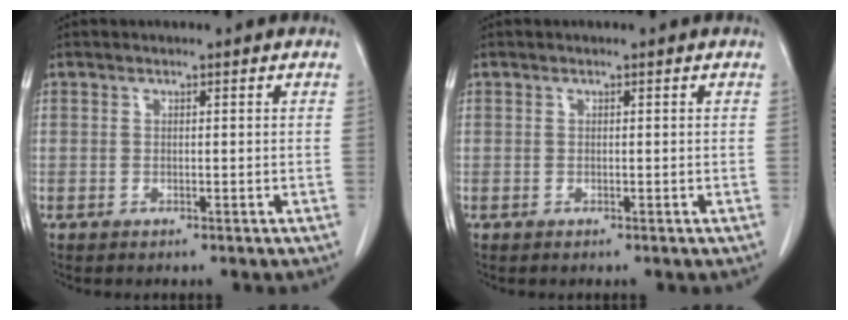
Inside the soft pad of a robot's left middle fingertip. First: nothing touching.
{"total": 0.0}